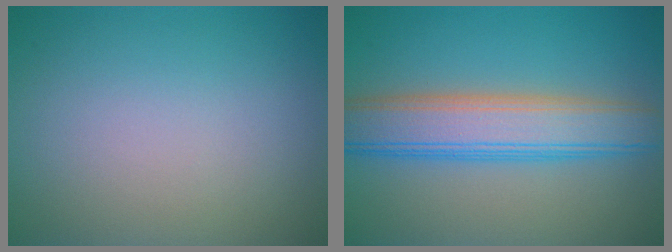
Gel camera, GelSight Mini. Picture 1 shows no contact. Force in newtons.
{"total": 7.0, "press": 7.0, "slide": 0.3}